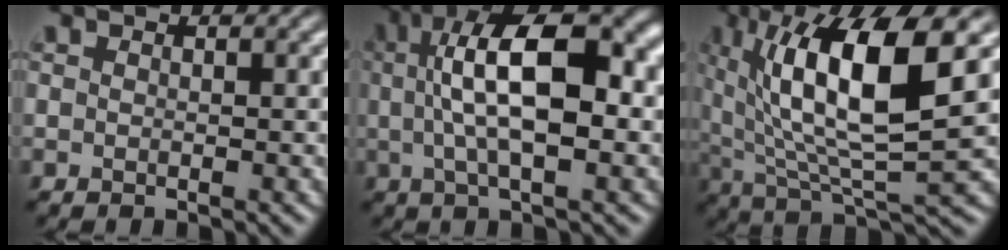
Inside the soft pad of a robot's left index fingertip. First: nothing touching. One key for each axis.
{"total": 12.3, "fx": 1.9, "fy": 4.6, "fz": 11.3, "tx": -0.185, "ty": 0.022, "tz": 0.026}
{"total": 12.1, "fx": 3.7, "fy": 3.5, "fz": 11.0, "tx": -0.193, "ty": 0.002, "tz": 0.073}